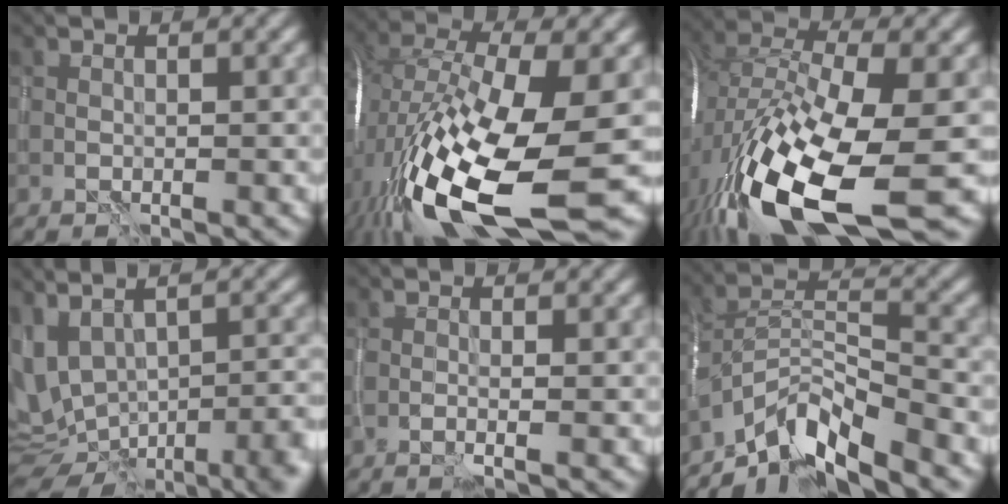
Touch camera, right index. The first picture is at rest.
{"total": 18.8, "force": [-5.7, 7.2, 16.5], "torque": [-0.334, -0.048, -0.092]}
{"total": 17.9, "force": [-6.9, 7.3, 14.8], "torque": [-0.302, -0.043, -0.117]}
{"total": 12.1, "force": [-2.7, 6.9, 9.5], "torque": [-0.164, -0.013, 0.021]}
{"total": 1.3, "force": [-0.4, 0.3, 1.2], "torque": [-0.017, -0.003, -0.014]}
{"total": 7.0, "force": [-5.4, 2.1, 3.9], "torque": [-0.058, 0.000, -0.109]}